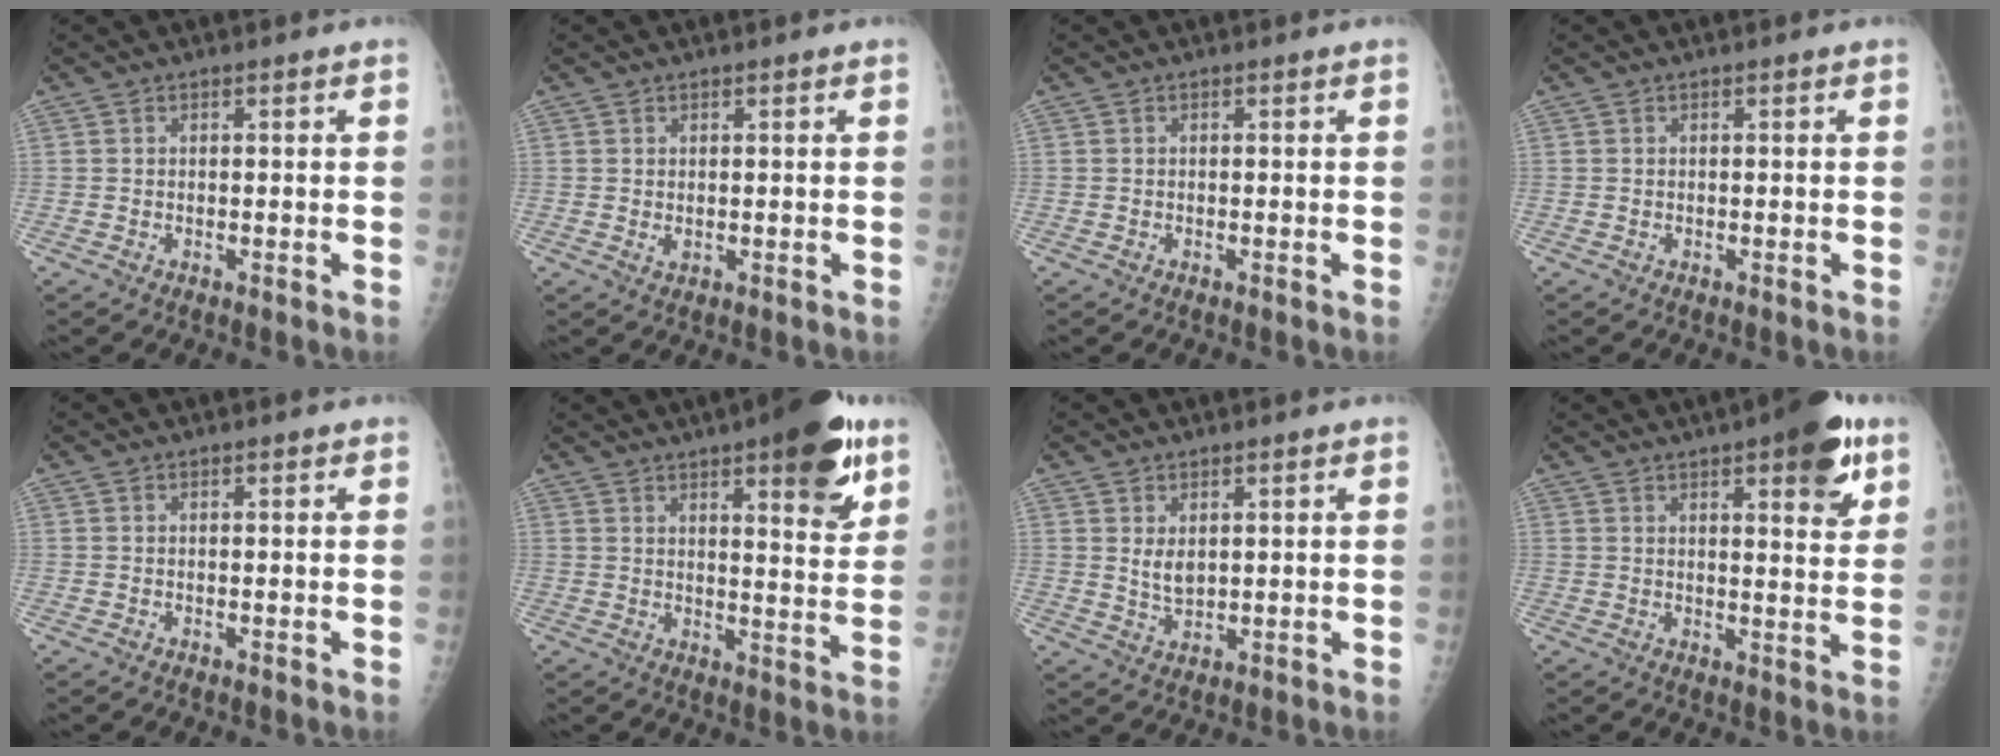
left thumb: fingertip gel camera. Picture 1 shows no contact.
{"total": 1.6, "force": [0.5, 0.8, 1.3], "torque": [-0.020, -0.004, 0.011]}
{"total": 0.0}
{"total": 0.0}
{"total": 0.7, "force": [0.5, 0.2, 0.5], "torque": [-0.007, -0.001, 0.006]}
{"total": 15.7, "force": [8.8, 4.3, 12.2], "torque": [-0.134, -0.041, 0.117]}
{"total": 3.7, "force": [1.5, 2.0, 2.7], "torque": [-0.043, -0.018, 0.033]}
{"total": 12.5, "force": [6.7, 3.7, 9.9], "torque": [-0.103, -0.027, 0.084]}